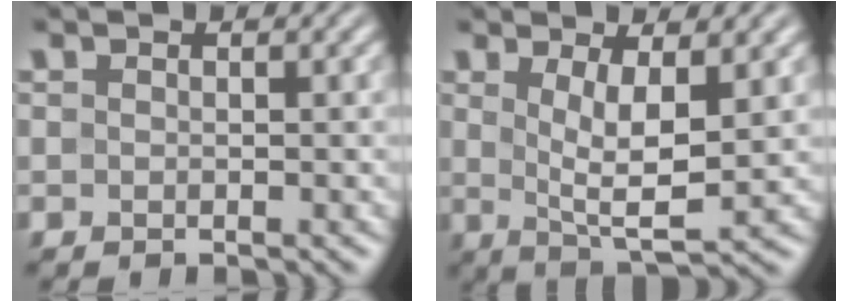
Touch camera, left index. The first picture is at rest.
{"total": 5.0, "force": [1.2, 1.5, 4.7], "torque": [-0.085, -0.013, 0.026]}